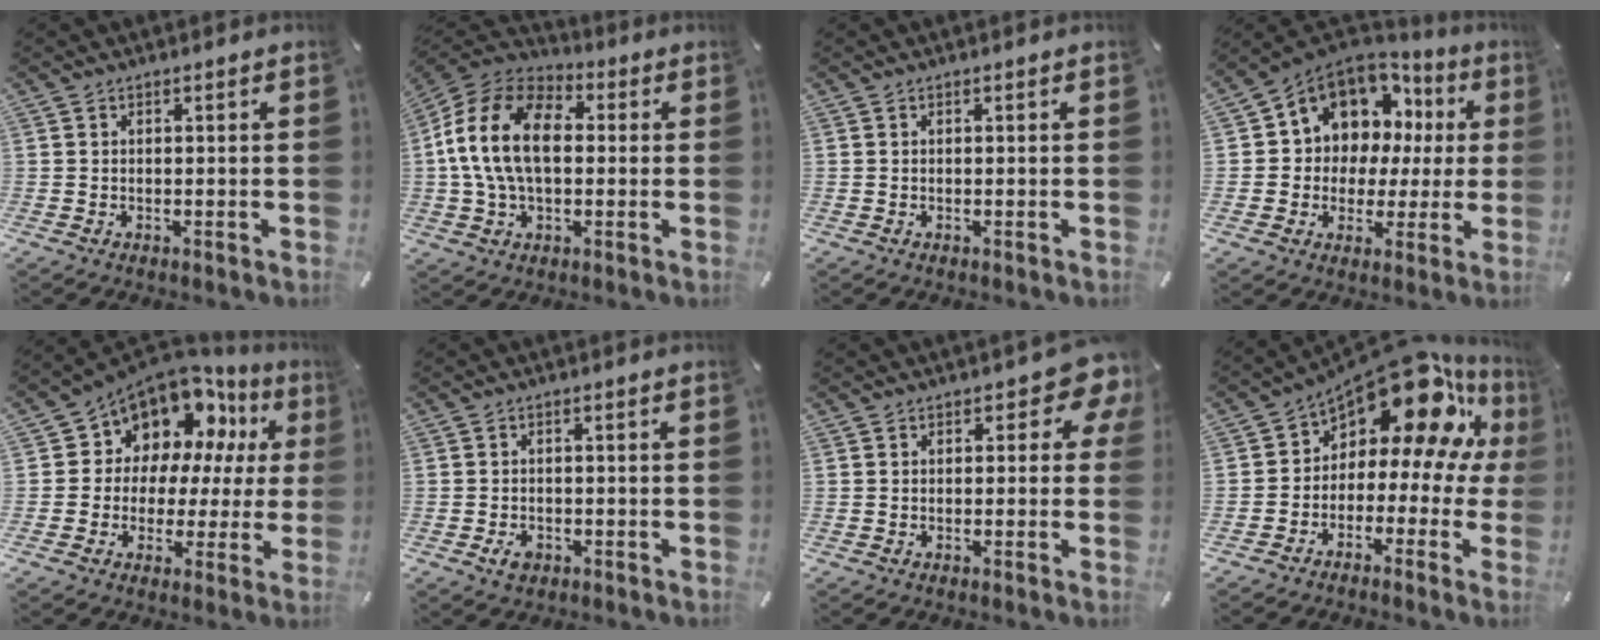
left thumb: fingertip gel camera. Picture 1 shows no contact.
{"total": 16.5, "force": [0.5, 10.9, 12.3], "torque": [-0.276, 0.015, 0.007]}
{"total": 0.0}
{"total": 10.9, "force": [5.7, 8.8, 3.0], "torque": [-0.078, -0.047, 0.111]}
{"total": 11.9, "force": [7.9, 8.3, 3.2], "torque": [-0.074, -0.070, 0.149]}
{"total": 2.8, "force": [-1.4, 2.0, 1.4], "torque": [-0.038, 0.002, -0.030]}
{"total": 6.7, "force": [2.5, 3.5, 5.1], "torque": [-0.053, -0.010, 0.037]}
{"total": 16.1, "force": [10.1, 7.0, 10.4], "torque": [-0.169, -0.083, 0.168]}